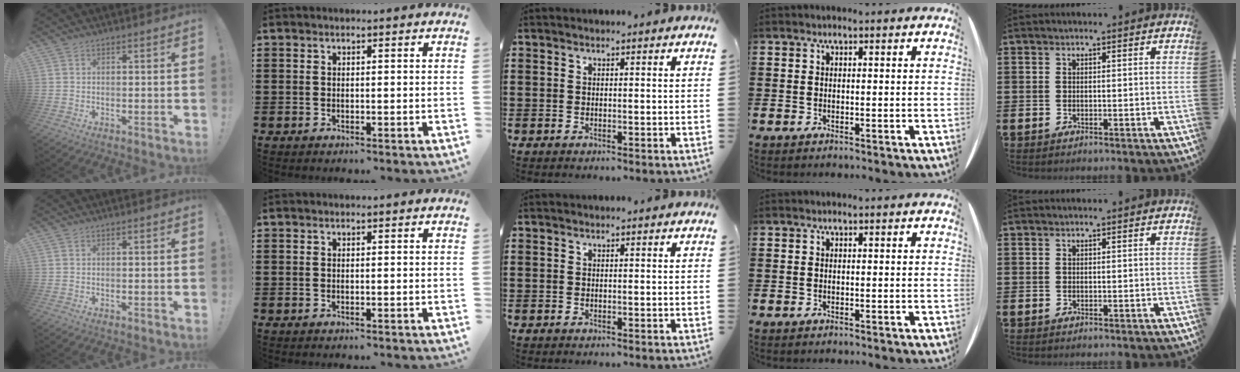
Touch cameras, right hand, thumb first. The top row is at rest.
{}